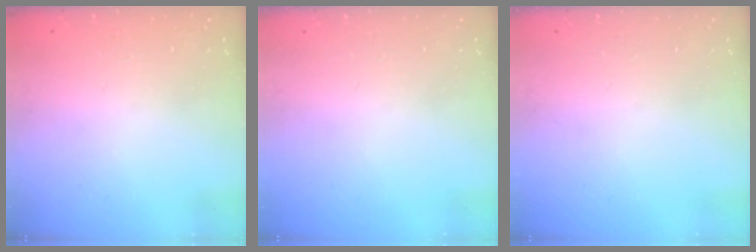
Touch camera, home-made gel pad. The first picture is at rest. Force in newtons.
{"total": 0.0}
{"total": 0.0}